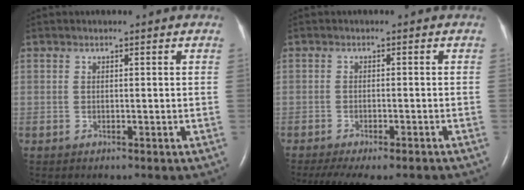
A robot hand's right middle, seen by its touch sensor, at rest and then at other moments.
{"total": 10.6, "force": [-8.6, 2.9, 5.5], "torque": [-0.090, -0.011, -0.116]}